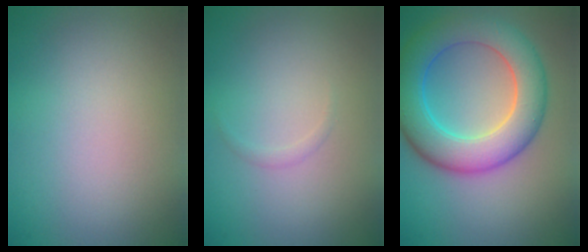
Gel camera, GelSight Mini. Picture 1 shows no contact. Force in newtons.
{"total": 0.5, "press": 0.5, "slide": 0.0}
{"total": 8.2, "press": 8.2, "slide": 0.1}